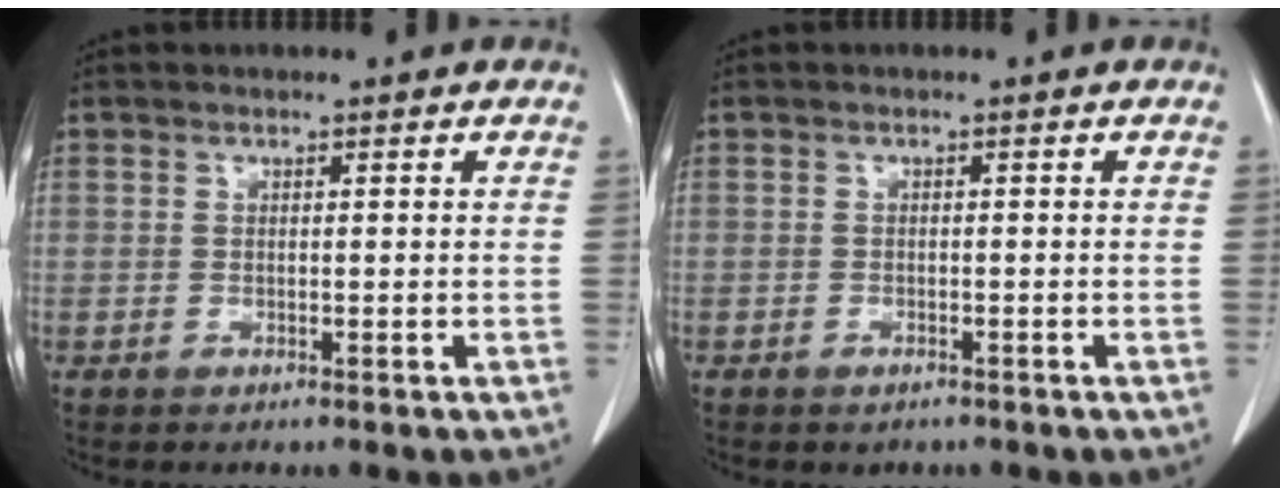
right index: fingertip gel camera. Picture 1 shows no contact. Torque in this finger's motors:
{"motor_torque": [0.24, -0.32, 0.04, 0.00]}